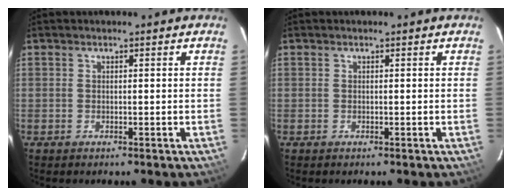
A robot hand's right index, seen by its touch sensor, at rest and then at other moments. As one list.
[{"total": 0.0}]